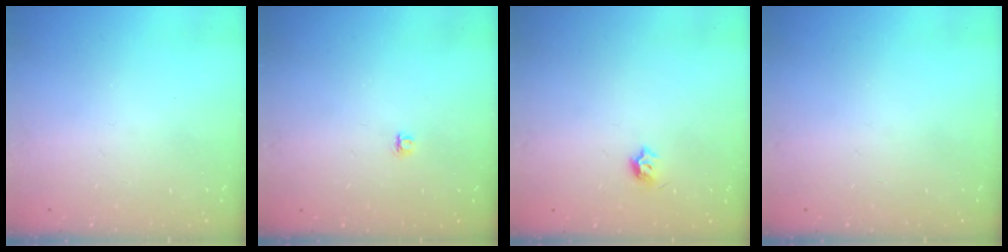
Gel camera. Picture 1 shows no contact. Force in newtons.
{"total": 3.8, "press": 3.8, "slide": 0.5}
{"total": 4.0, "press": 3.9, "slide": 0.7}
{"total": 0.0}